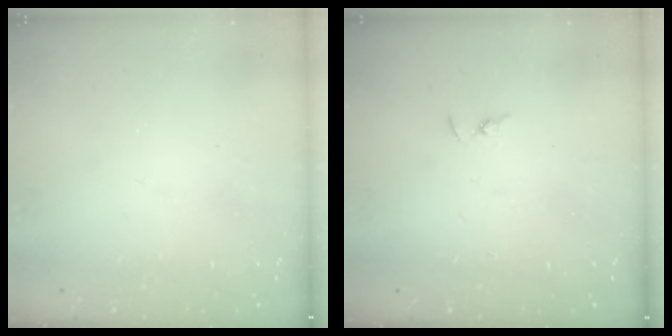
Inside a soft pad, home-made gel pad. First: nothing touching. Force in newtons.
{"total": 2.4, "press": 2.3, "slide": 0.2}